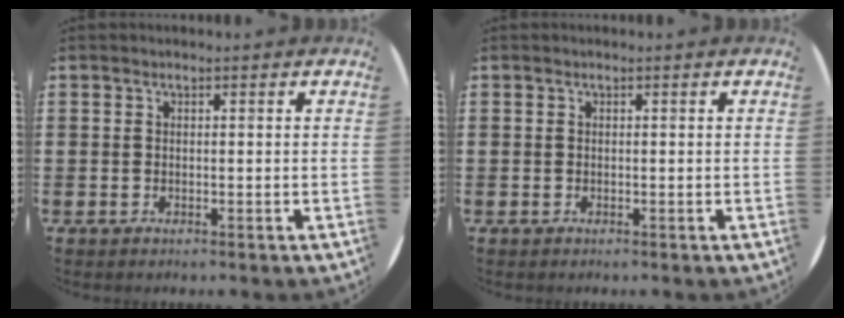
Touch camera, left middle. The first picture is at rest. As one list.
[{"total": 0.0}]